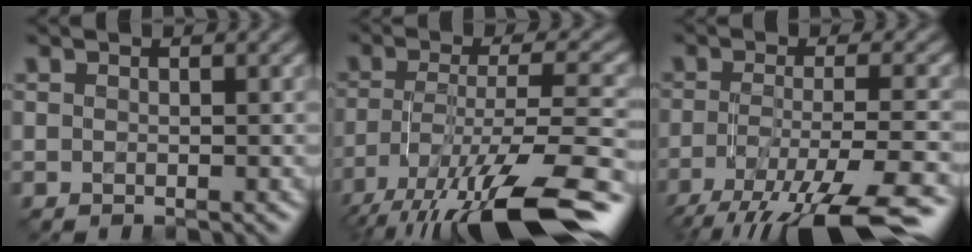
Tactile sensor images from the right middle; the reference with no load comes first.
{"total": 13.8, "force": [-9.2, 3.8, 9.6], "torque": [-0.188, -0.001, -0.144]}
{"total": 11.0, "force": [-7.4, 2.4, 7.7], "torque": [-0.139, -0.009, -0.120]}